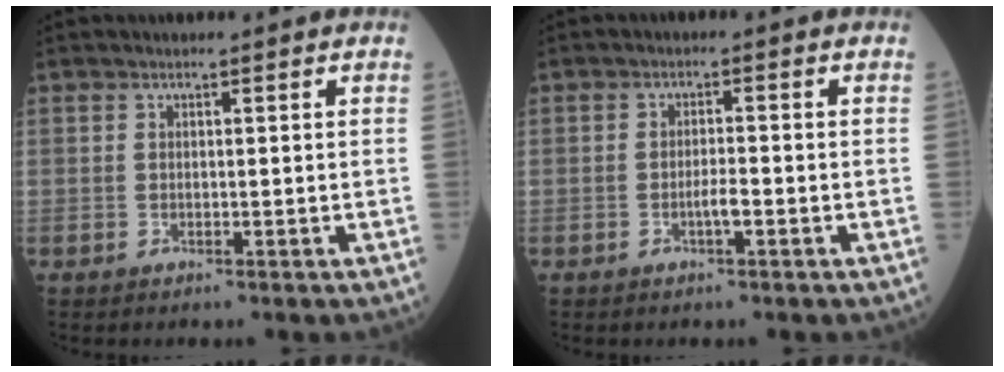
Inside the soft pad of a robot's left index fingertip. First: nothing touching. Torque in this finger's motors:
{"motor_torque": [0.30, 0.16, 0.04, 0.03]}